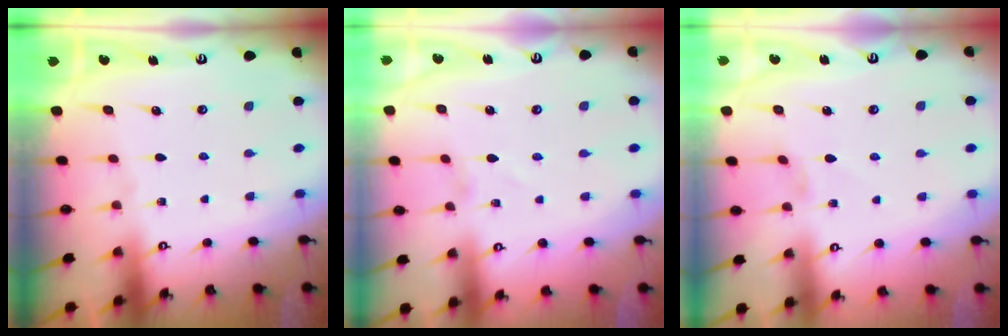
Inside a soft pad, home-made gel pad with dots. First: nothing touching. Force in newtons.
{"total": 1.4, "press": 1.4, "slide": 0.1}
{"total": 0.7, "press": 0.6, "slide": 0.4}